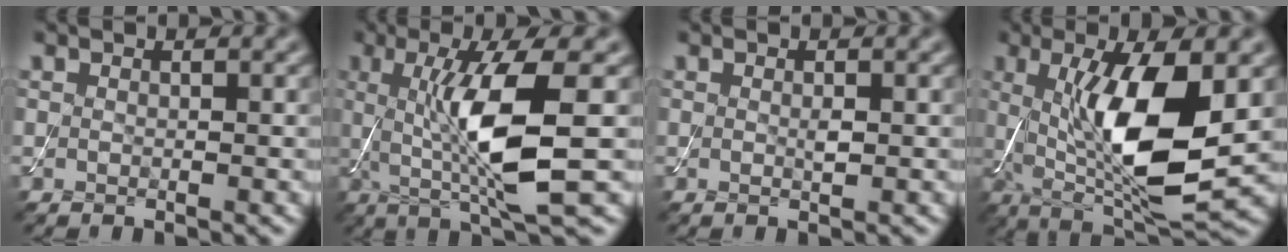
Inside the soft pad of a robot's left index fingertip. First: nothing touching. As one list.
[{"total": 8.7, "force": [0.3, 1.7, 8.5], "torque": [-0.146, -0.012, 0.016]}, {"total": 0.6, "force": [0.1, 0.1, 0.6], "torque": [-0.014, 0.000, 0.000]}, {"total": 11.0, "force": [0.4, 3.3, 10.5], "torque": [-0.175, -0.011, 0.013]}]